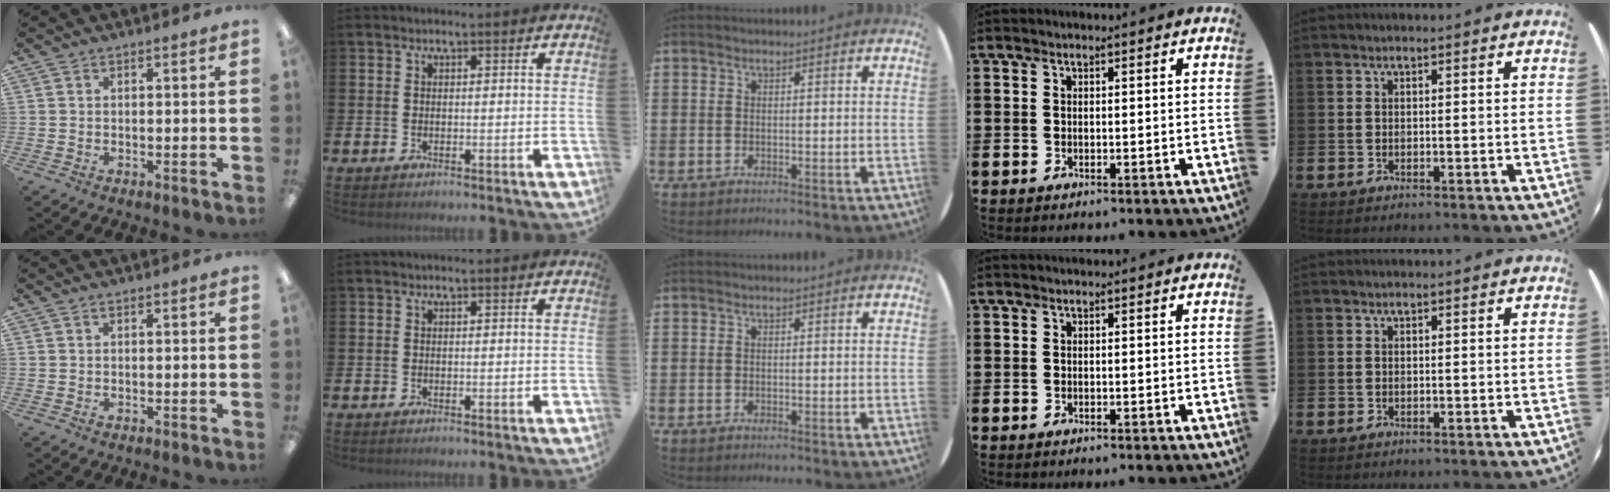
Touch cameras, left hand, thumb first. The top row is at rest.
{}